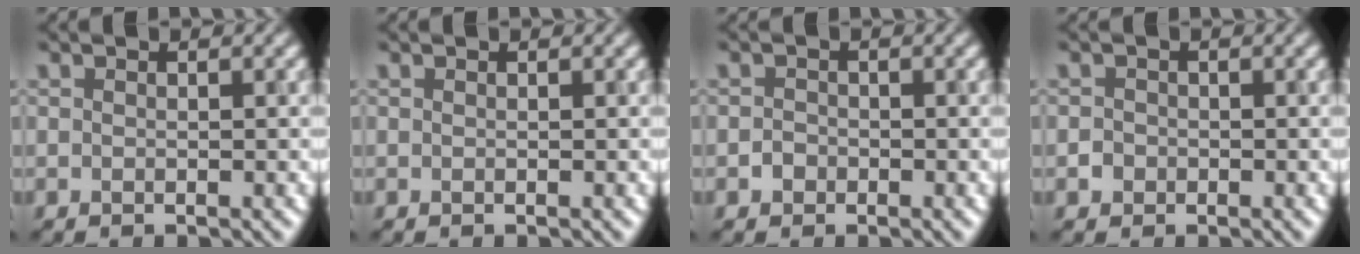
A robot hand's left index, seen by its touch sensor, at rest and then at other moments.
{"total": 0.0}
{"total": 1.0, "force": [-0.6, 0.8, 0.2], "torque": [0.002, 0.002, -0.015]}
{"total": 1.1, "force": [-0.4, 1.0, 0.3], "torque": [0.005, 0.000, -0.008]}